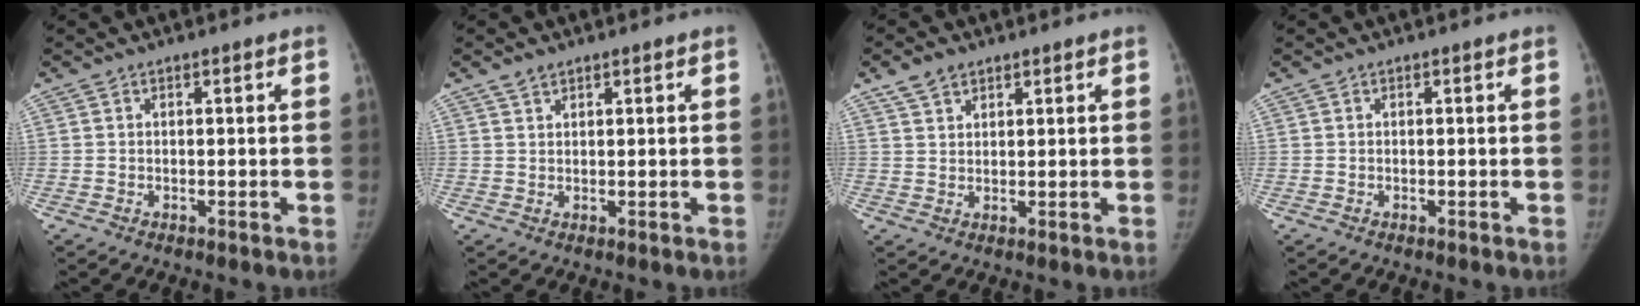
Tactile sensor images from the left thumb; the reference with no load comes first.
{"total": 1.8, "force": [1.4, 0.9, 0.7], "torque": [-0.008, -0.001, 0.027]}
{"total": 4.0, "force": [2.7, 2.3, 1.7], "torque": [-0.021, -0.005, 0.055]}
{"total": 0.0}